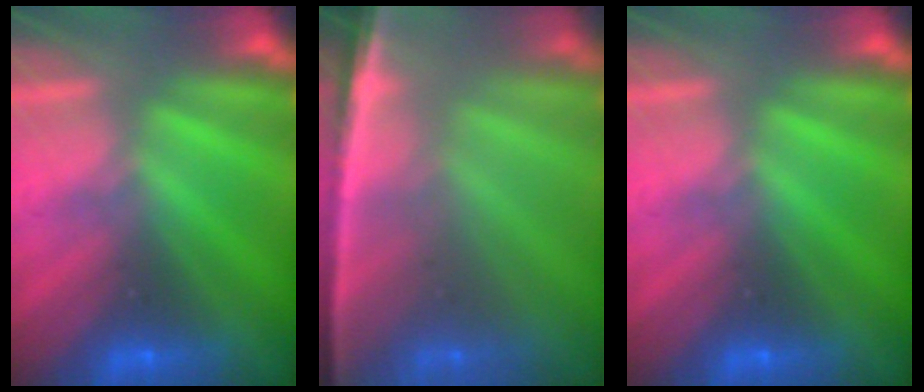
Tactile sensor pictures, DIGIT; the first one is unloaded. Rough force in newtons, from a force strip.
{"total": 7.4}
{"total": 0.0}